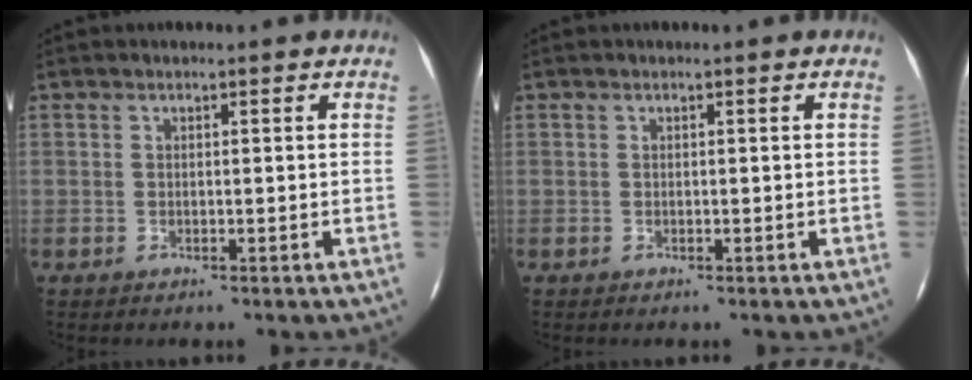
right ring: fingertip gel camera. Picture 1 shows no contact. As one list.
[{"total": 0.0}]